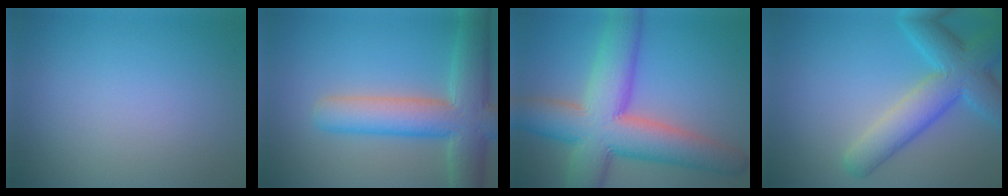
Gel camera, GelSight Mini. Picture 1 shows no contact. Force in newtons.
{"total": 8.7, "press": 8.7, "slide": 0.7}
{"total": 12.2, "press": 12.2, "slide": 0.6}
{"total": 7.3, "press": 7.3, "slide": 0.3}